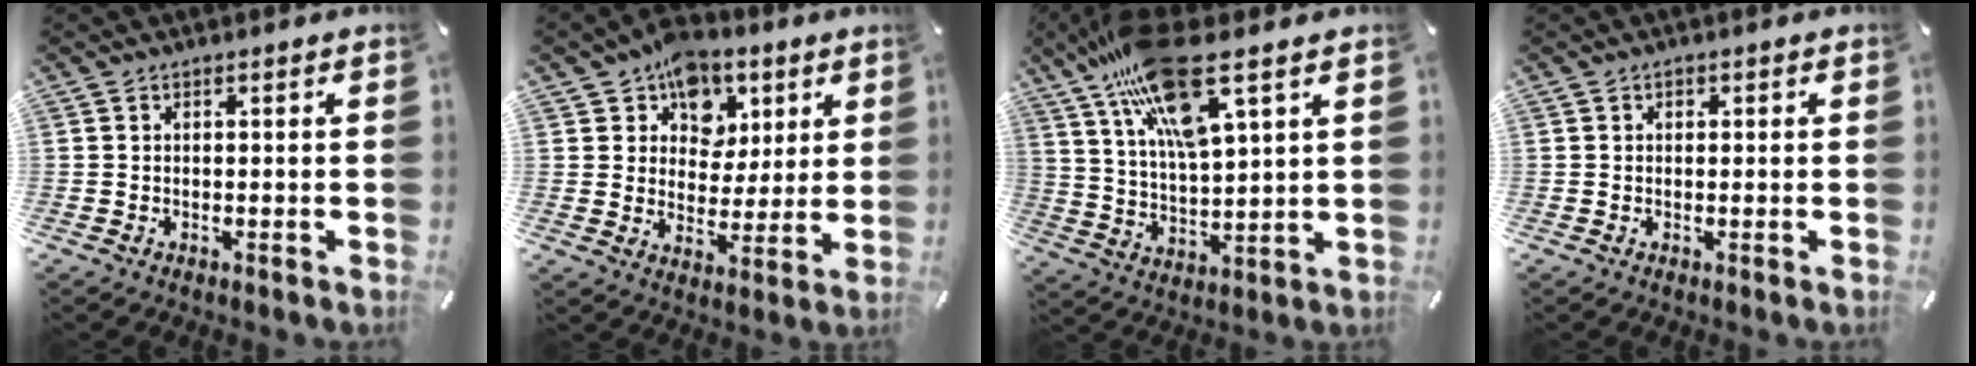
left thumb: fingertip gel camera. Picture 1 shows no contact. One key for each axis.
{"total": 10.4, "fx": 5.3, "fy": 8.6, "fz": 2.5, "tx": -0.036, "ty": -0.041, "tz": 0.098}
{"total": 17.7, "fx": 11.1, "fy": 4.9, "fz": 12.9, "tx": -0.263, "ty": -0.047, "tz": 0.187}
{"total": 0.8, "fx": 0.2, "fy": 0.7, "fz": 0.4, "tx": 0.001, "ty": 0.001, "tz": 0.001}